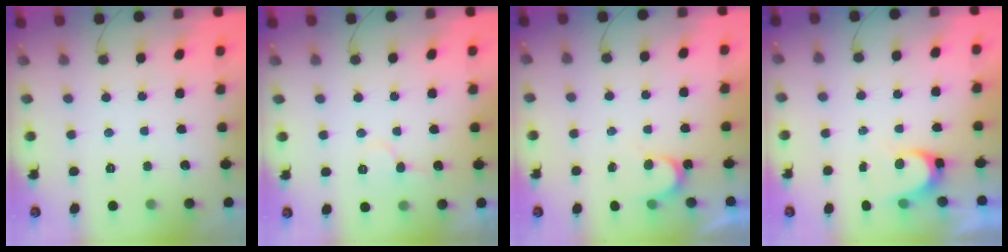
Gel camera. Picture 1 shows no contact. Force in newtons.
{"total": 7.6, "press": 7.6, "slide": 0.6}
{"total": 3.7, "press": 3.7, "slide": 0.4}
{"total": 3.3, "press": 3.3, "slide": 0.3}